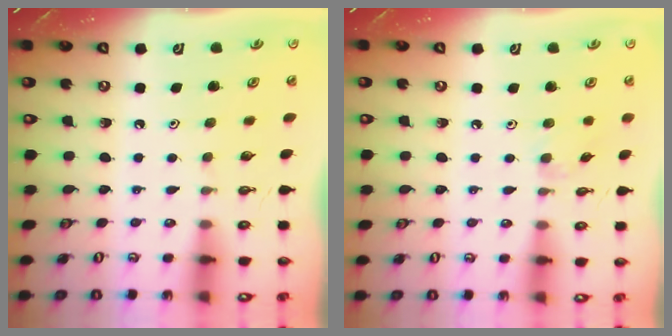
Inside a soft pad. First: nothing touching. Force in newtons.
{"total": 2.7, "press": 2.6, "slide": 0.4}